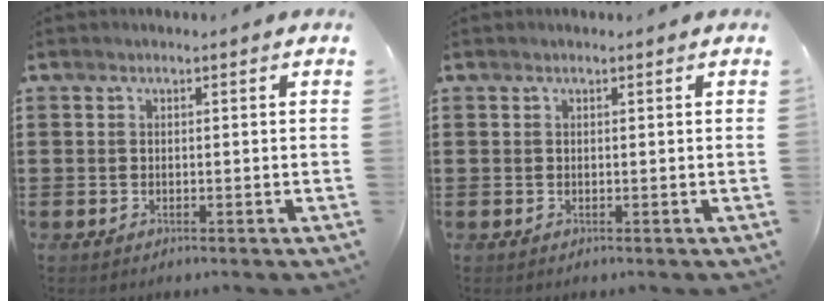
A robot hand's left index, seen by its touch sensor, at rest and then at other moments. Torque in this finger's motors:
{"motor_torque": [0.09, -0.02, -0.02, -0.01]}